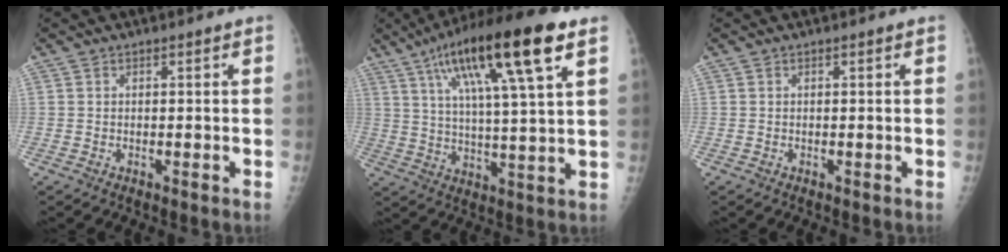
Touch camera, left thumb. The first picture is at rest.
{"total": 20.5, "force": [10.0, 3.6, 17.5], "torque": [-0.293, -0.005, 0.165]}
{"total": 0.0}